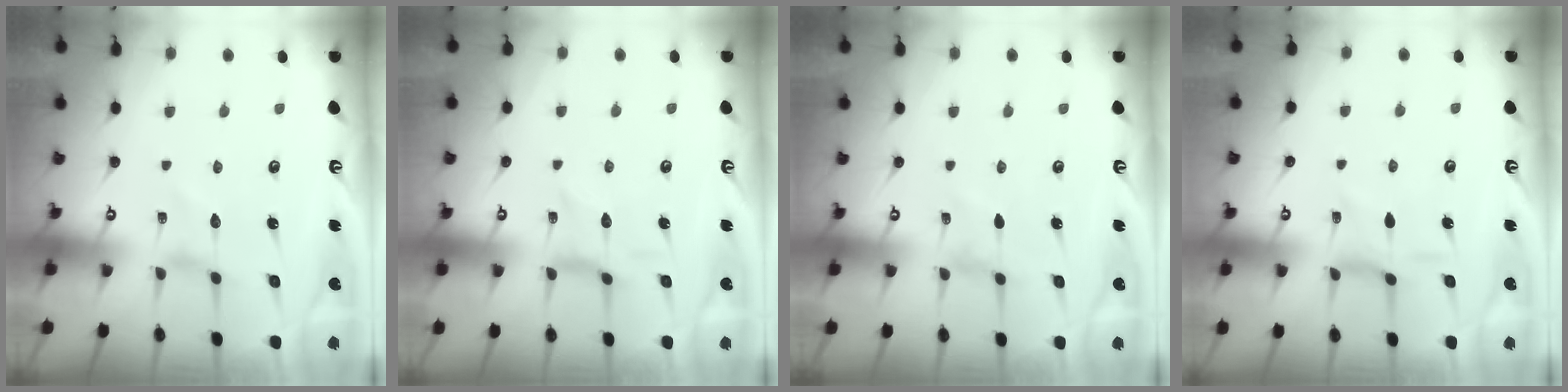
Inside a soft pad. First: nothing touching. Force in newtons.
{"total": 0.9, "press": 0.8, "slide": 0.1}
{"total": 0.0}
{"total": 2.5, "press": 2.5, "slide": 0.4}